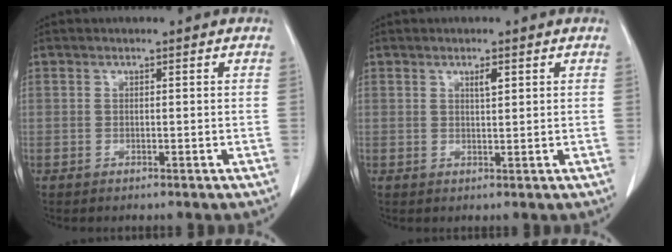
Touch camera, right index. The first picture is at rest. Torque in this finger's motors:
{"motor_torque": [0.17, -0.06, 0.05, 0.02]}